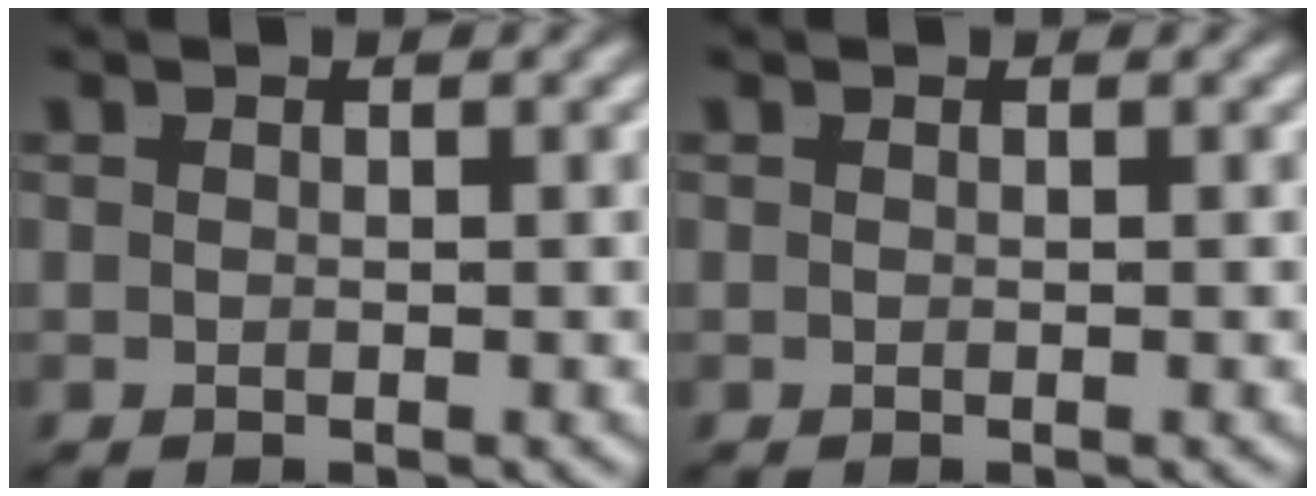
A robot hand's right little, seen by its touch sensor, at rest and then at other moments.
{"total": 0.0}